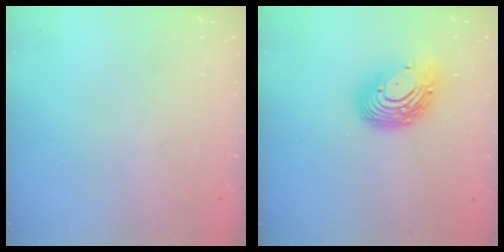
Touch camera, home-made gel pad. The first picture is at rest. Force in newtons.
{"total": 13.7, "press": 13.7, "slide": 0.9}